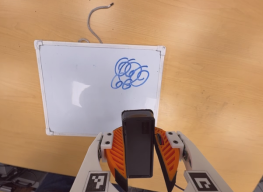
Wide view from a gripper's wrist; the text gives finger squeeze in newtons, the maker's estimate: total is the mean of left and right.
{"total": 6.0, "left": 5.4, "right": 6.5}